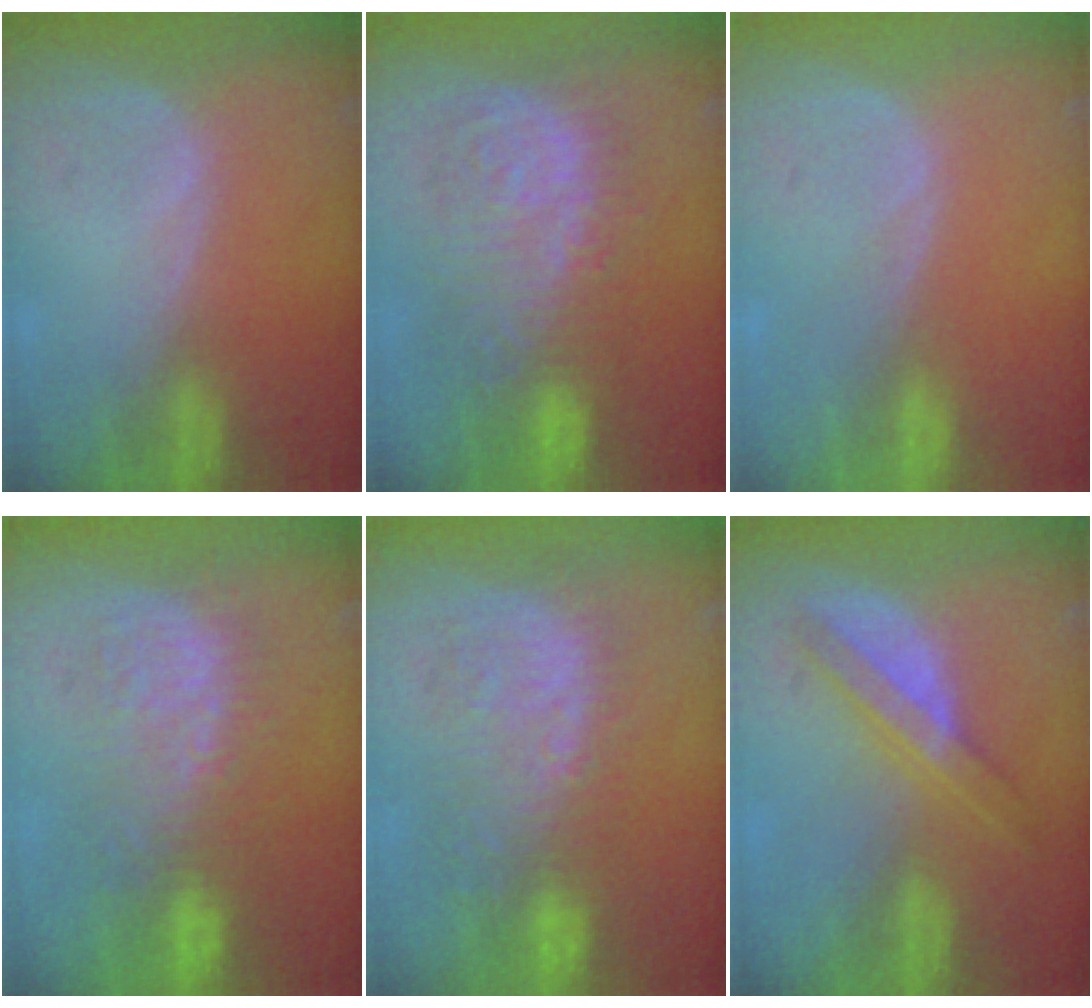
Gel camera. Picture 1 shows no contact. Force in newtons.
{"total": 10.7, "press": 10.6, "slide": 0.7}
{"total": 0.0}
{"total": 8.9, "press": 8.6, "slide": 2.2}
{"total": 9.2, "press": 9.2, "slide": 0.3}
{"total": 6.4, "press": 5.6, "slide": 3.2}